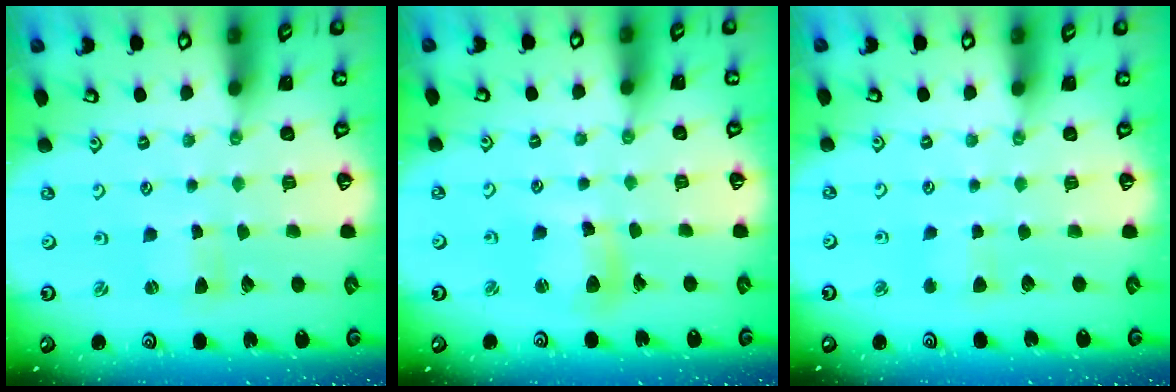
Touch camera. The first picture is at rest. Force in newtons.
{"total": 9.9, "press": 9.8, "slide": 1.1}
{"total": 3.2, "press": 3.2, "slide": 0.4}